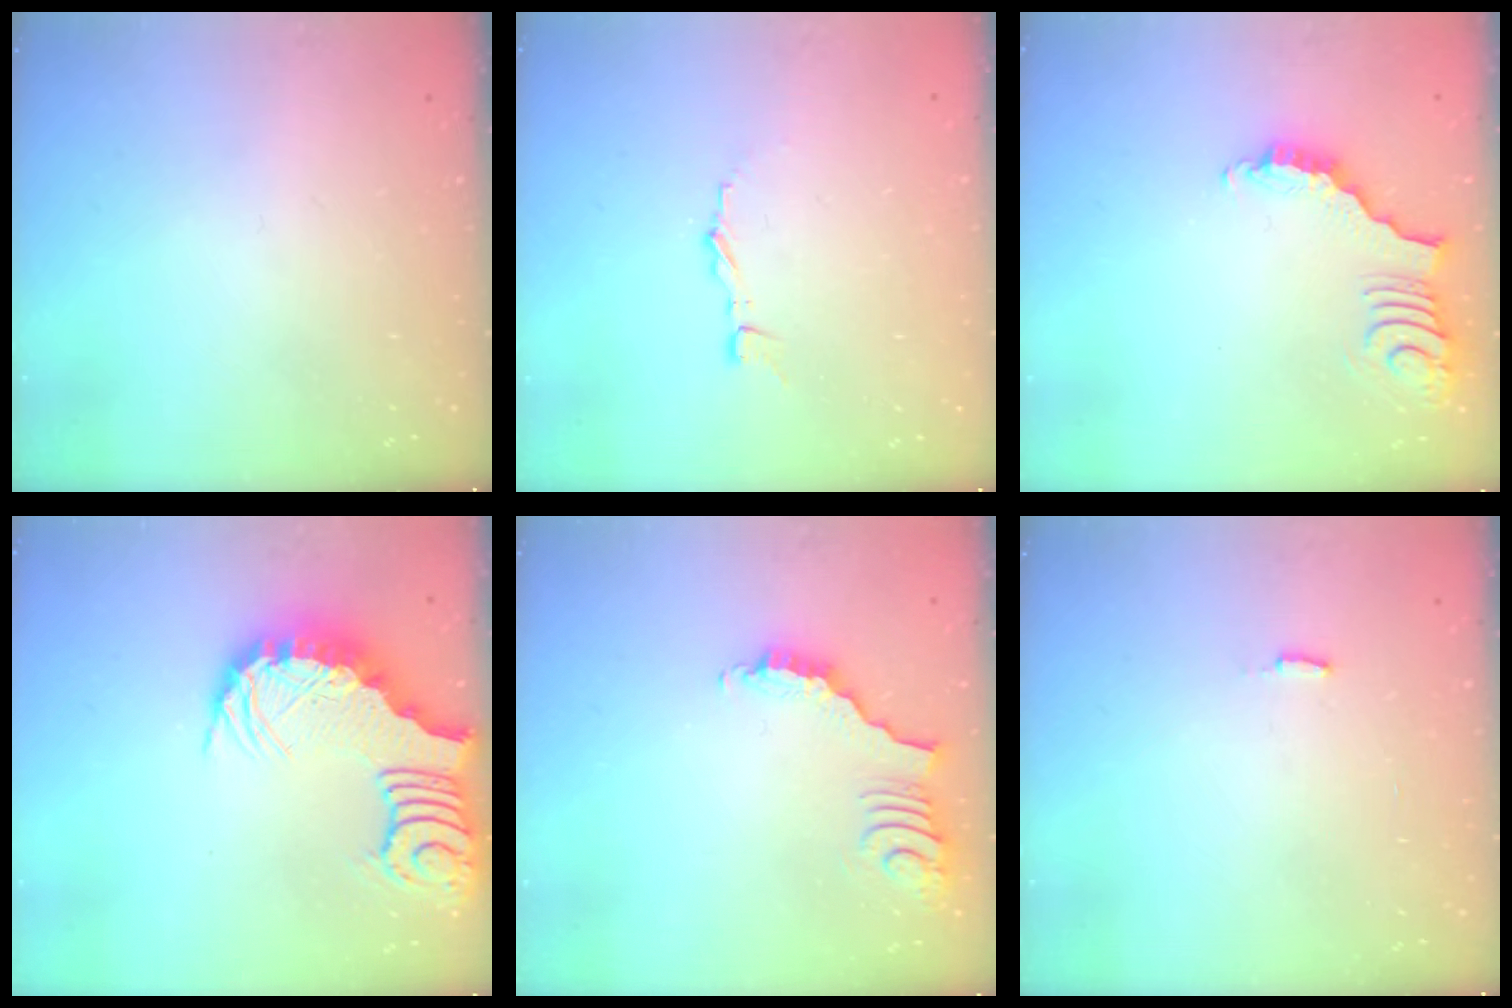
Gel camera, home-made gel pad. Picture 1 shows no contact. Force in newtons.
{"total": 3.9, "press": 3.8, "slide": 0.4}
{"total": 3.7, "press": 3.6, "slide": 0.7}
{"total": 3.6, "press": 3.6, "slide": 0.7}
{"total": 3.9, "press": 3.9, "slide": 0.7}
{"total": 4.3, "press": 4.2, "slide": 0.3}